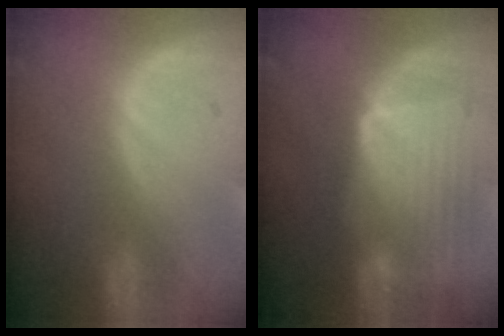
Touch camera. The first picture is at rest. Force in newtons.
{"total": 9.2, "press": 8.5, "slide": 3.7}